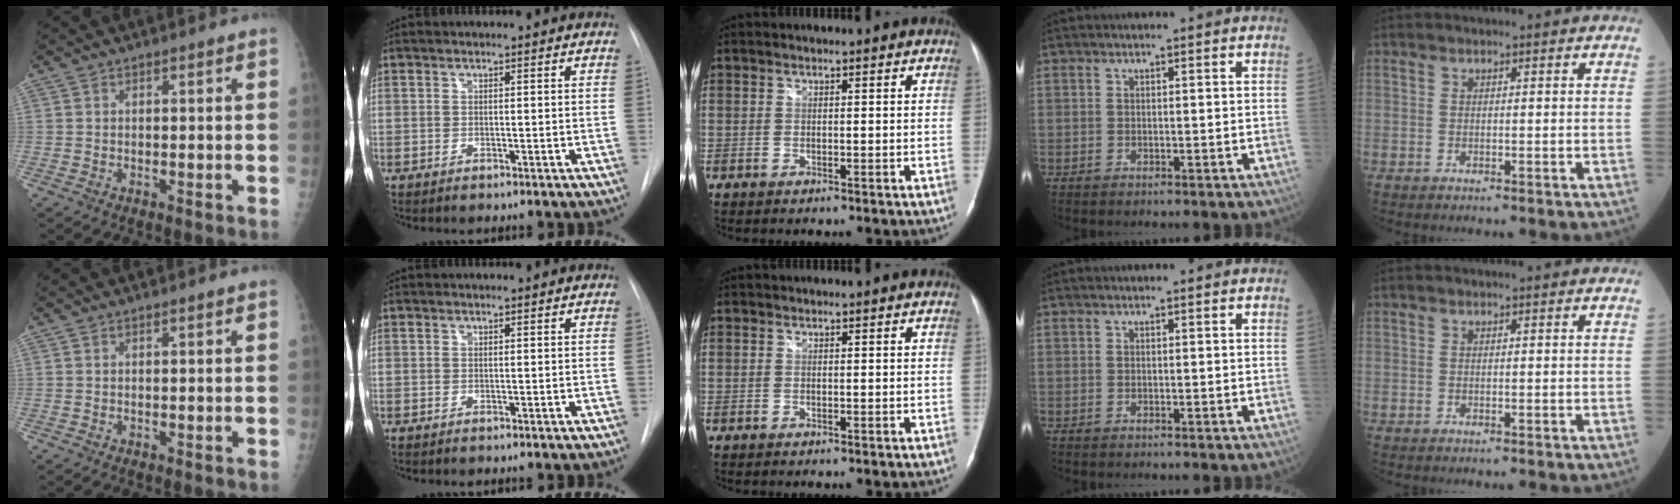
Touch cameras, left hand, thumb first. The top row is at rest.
{}